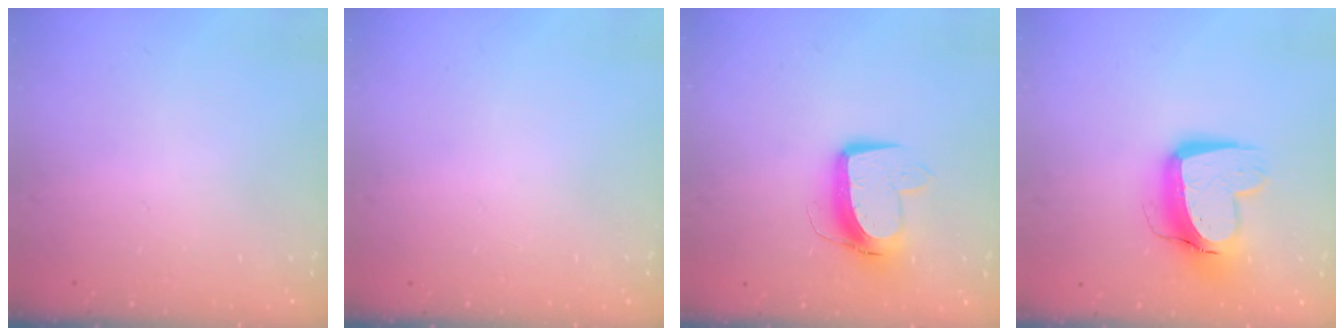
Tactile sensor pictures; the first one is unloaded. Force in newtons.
{"total": 0.0}
{"total": 11.1, "press": 11.0, "slide": 1.0}
{"total": 14.0, "press": 14.0, "slide": 1.5}